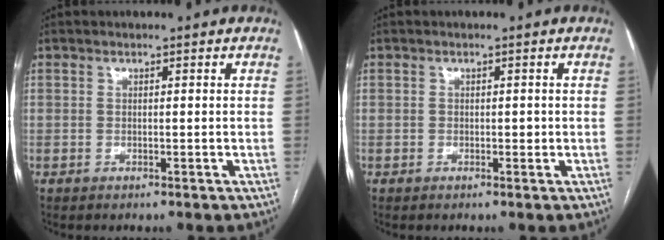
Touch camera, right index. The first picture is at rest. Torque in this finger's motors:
{"motor_torque": [0.13, 0.02, 0.07, 0.02]}